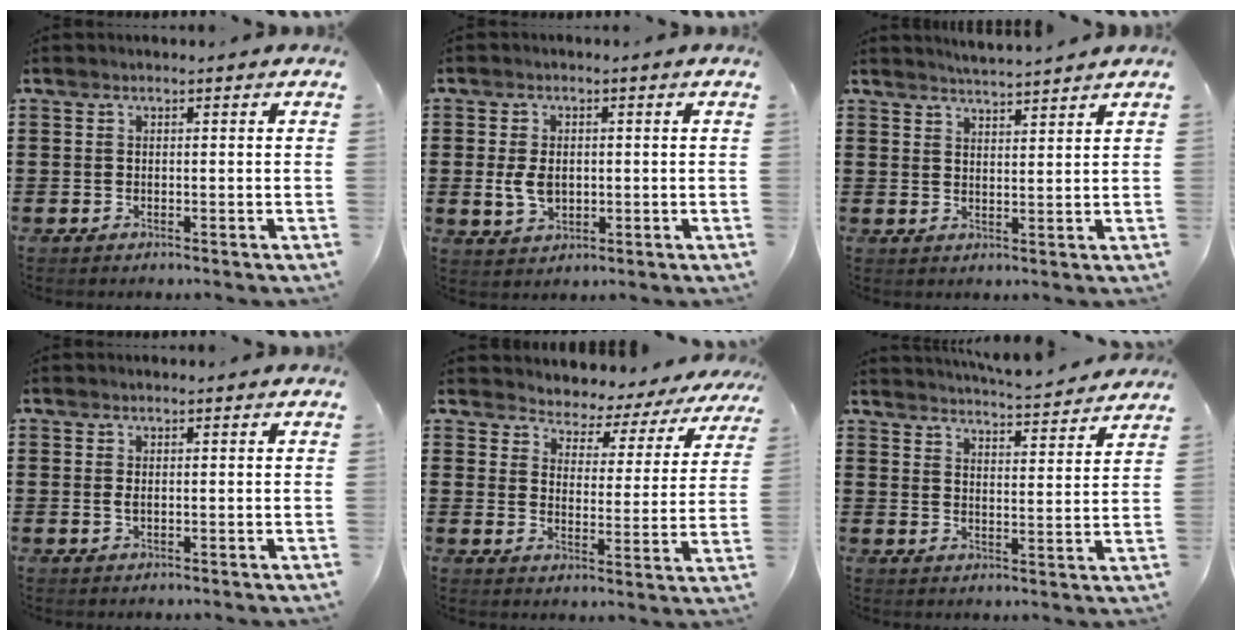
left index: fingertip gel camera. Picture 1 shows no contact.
{"total": 4.4, "force": [-0.1, 3.0, 3.3], "torque": [-0.081, 0.003, -0.005]}
{"total": 3.0, "force": [3.0, -0.4, -0.1], "torque": [-0.009, -0.012, 0.056]}
{"total": 1.1, "force": [0.2, 0.3, 1.0], "torque": [-0.021, 0.003, 0.003]}
{"total": 3.1, "force": [3.1, 0.7, -0.2], "torque": [-0.021, -0.030, 0.043]}
{"total": 4.4, "force": [4.3, -0.5, 0.4], "torque": [-0.021, -0.036, 0.072]}